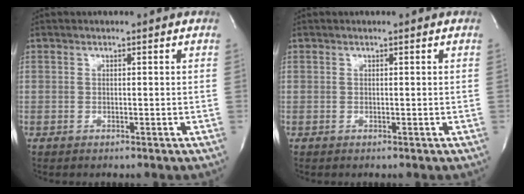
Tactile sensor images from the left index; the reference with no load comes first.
{"total": 0.0}